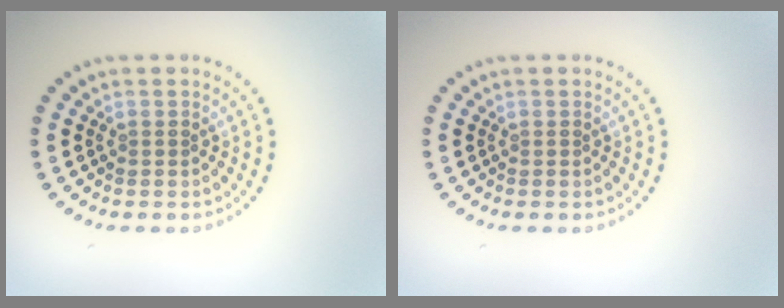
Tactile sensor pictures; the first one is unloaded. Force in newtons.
{"total": 0.0}